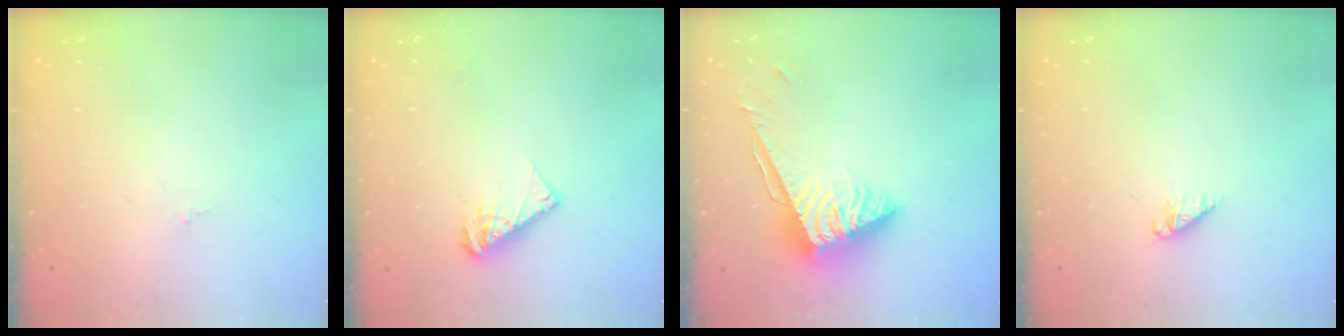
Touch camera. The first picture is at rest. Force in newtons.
{"total": 6.8, "press": 6.8, "slide": 0.6}
{"total": 8.2, "press": 8.2, "slide": 0.6}
{"total": 3.0, "press": 3.0, "slide": 0.4}